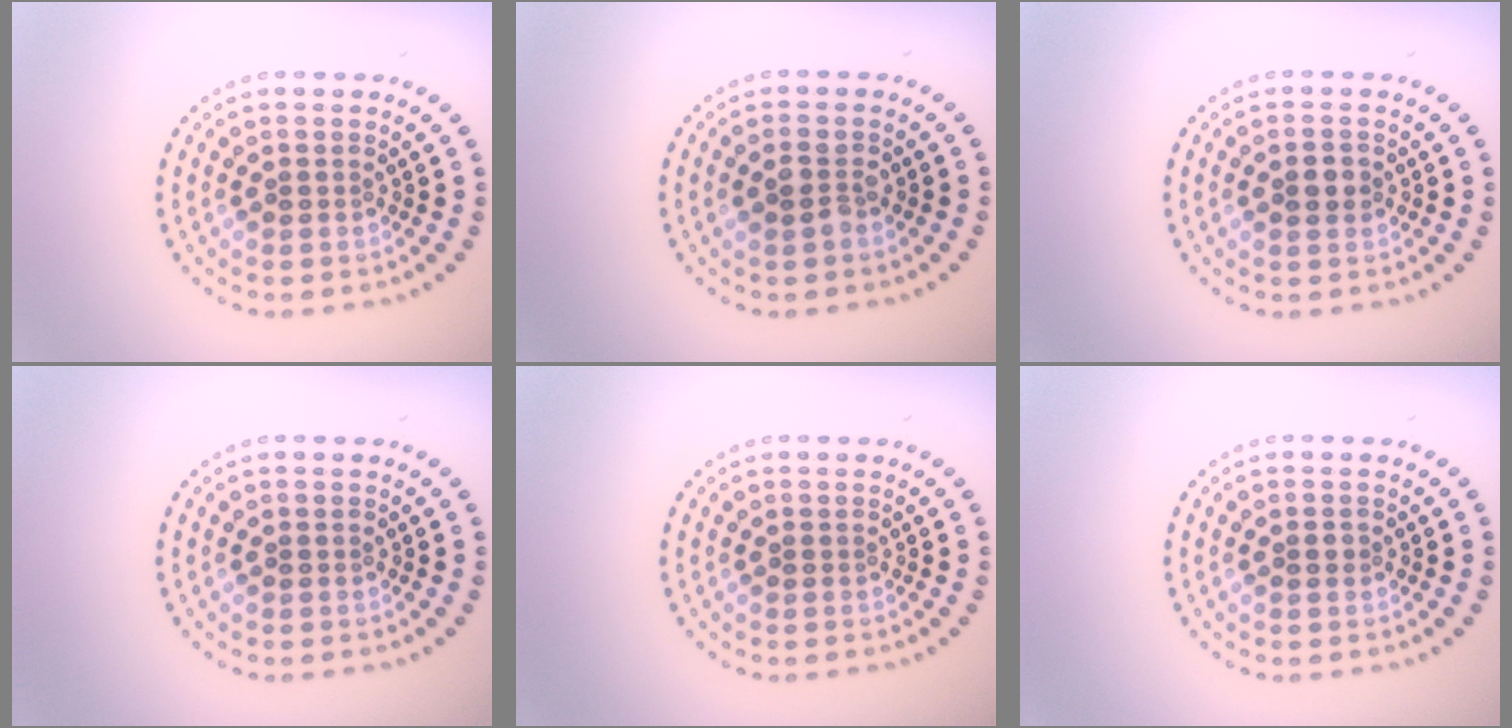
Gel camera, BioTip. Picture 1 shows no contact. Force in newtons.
{"total": 1.4, "press": 1.4, "slide": 0.2}
{"total": 1.6, "press": 1.6, "slide": 0.1}
{"total": 0.0}
{"total": 0.0}
{"total": 0.7, "press": 0.7, "slide": 0.1}